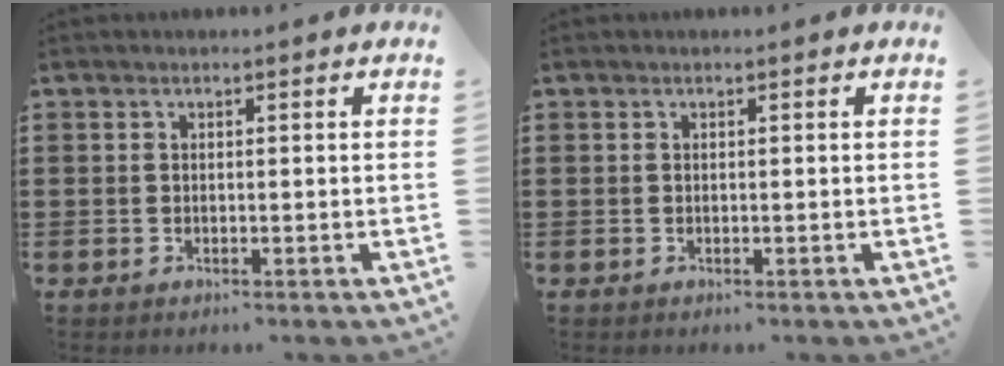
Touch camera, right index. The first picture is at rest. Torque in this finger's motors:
{"motor_torque": [-0.24, 0.46, 0.00, 0.00]}